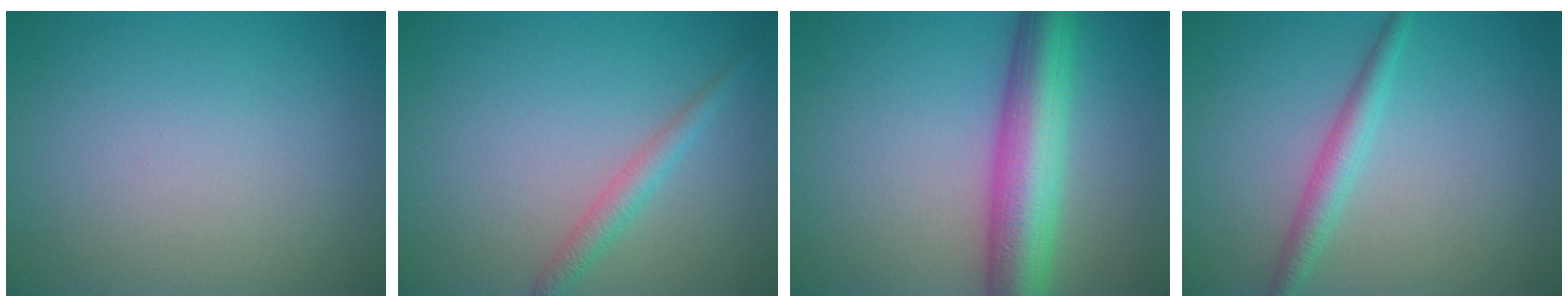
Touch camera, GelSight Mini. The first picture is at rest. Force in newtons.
{"total": 1.9, "press": 1.9, "slide": 0.1}
{"total": 8.1, "press": 8.1, "slide": 0.3}
{"total": 2.4, "press": 2.4, "slide": 0.1}